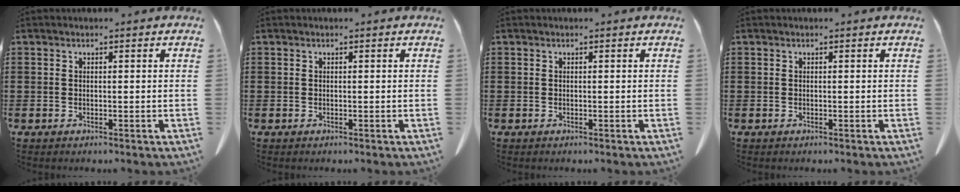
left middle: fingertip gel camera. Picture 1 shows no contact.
{"total": 0.0}
{"total": 0.0}
{"total": 0.0}